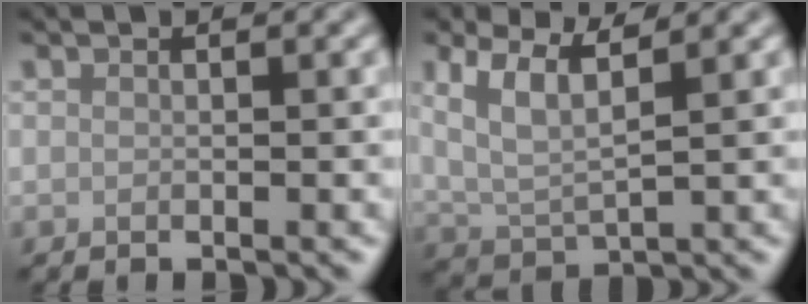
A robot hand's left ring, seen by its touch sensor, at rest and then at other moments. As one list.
[{"total": 5.4, "force": [3.0, 2.2, 3.9], "torque": [-0.082, 0.007, 0.056]}]